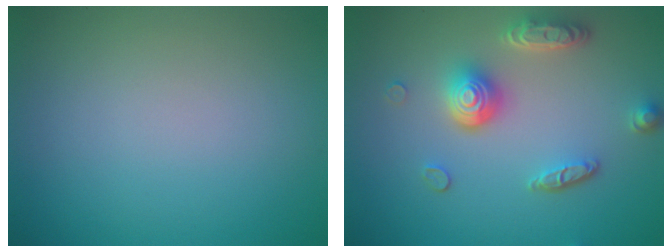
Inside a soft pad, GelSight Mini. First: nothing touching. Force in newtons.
{"total": 4.8, "press": 3.7, "slide": 3.1}